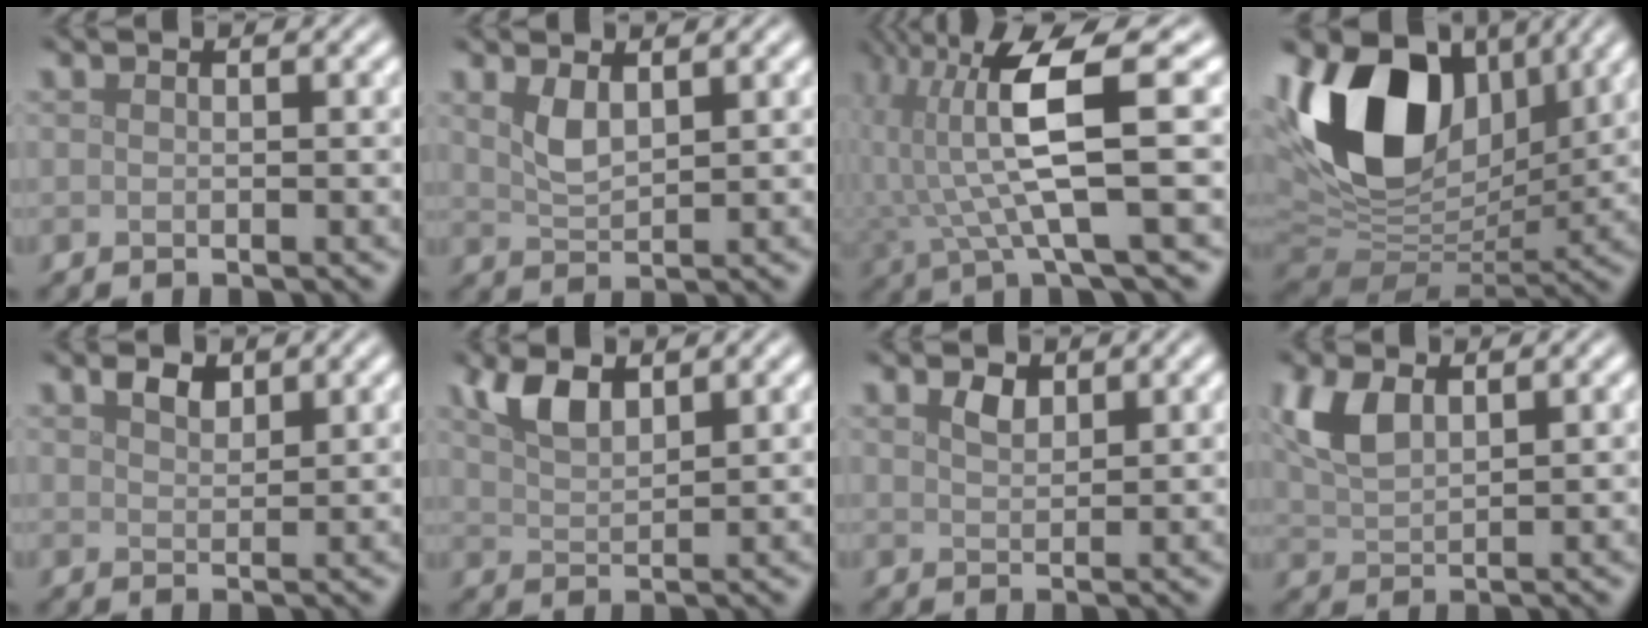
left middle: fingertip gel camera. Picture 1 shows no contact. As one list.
[{"total": 2.1, "force": [1.2, 0.7, 1.5], "torque": [-0.037, -0.002, 0.029]}, {"total": 8.5, "force": [1.8, 2.1, 8.1], "torque": [-0.155, 0.004, 0.033]}, {"total": 15.0, "force": [4.8, 9.9, 10.2], "torque": [-0.195, 0.010, 0.090]}, {"total": 1.7, "force": [1.3, 0.8, 0.7], "torque": [-0.016, 0.002, 0.026]}, {"total": 3.4, "force": [2.2, 1.4, 2.2], "torque": [-0.047, 0.005, 0.044]}, {"total": 1.5, "force": [1.1, 0.7, 0.6], "torque": [-0.014, 0.001, 0.024]}, {"total": 4.1, "force": [1.8, 2.2, 2.9], "torque": [-0.077, 0.006, 0.040]}]